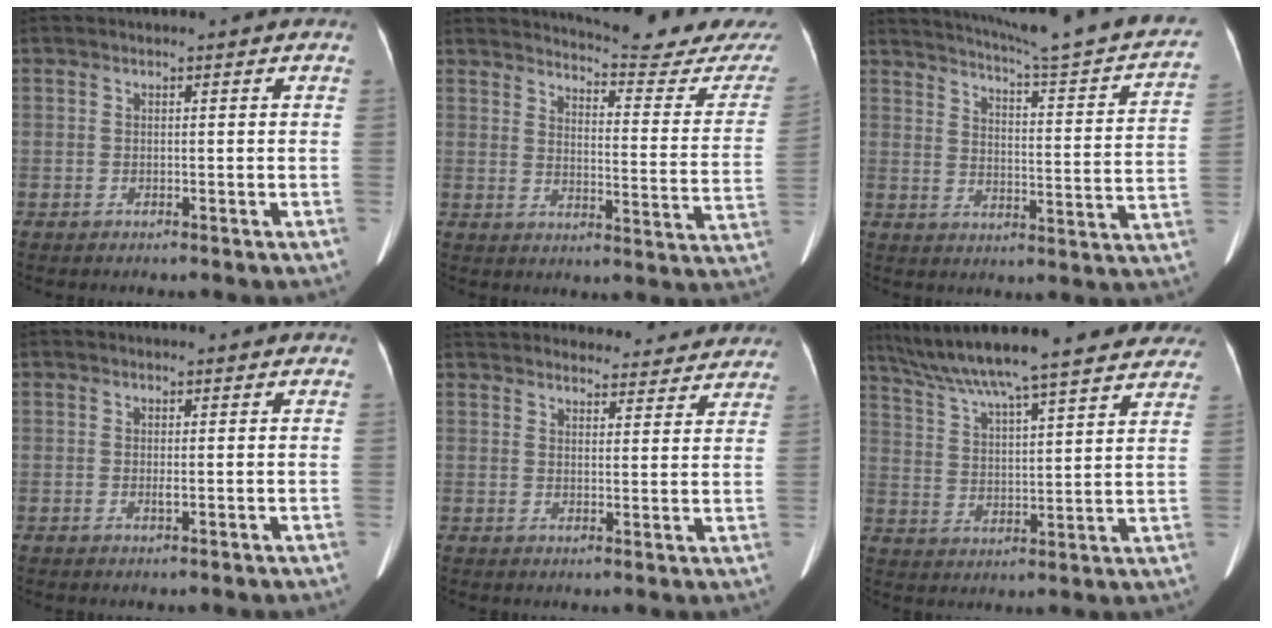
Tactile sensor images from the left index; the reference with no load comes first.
{"total": 20.2, "force": [19.6, 0.2, 5.0], "torque": [-0.074, -0.121, 0.224]}
{"total": 25.0, "force": [21.8, 1.0, 12.2], "torque": [-0.178, -0.055, 0.265]}
{"total": 0.6, "force": [0.1, 0.0, 0.6], "torque": [-0.017, 0.000, 0.002]}
{"total": 23.6, "force": [22.0, 6.1, 5.7], "torque": [-0.093, 0.014, 0.280]}
{"total": 27.2, "force": [23.8, 3.0, 12.8], "torque": [-0.211, 0.003, 0.324]}